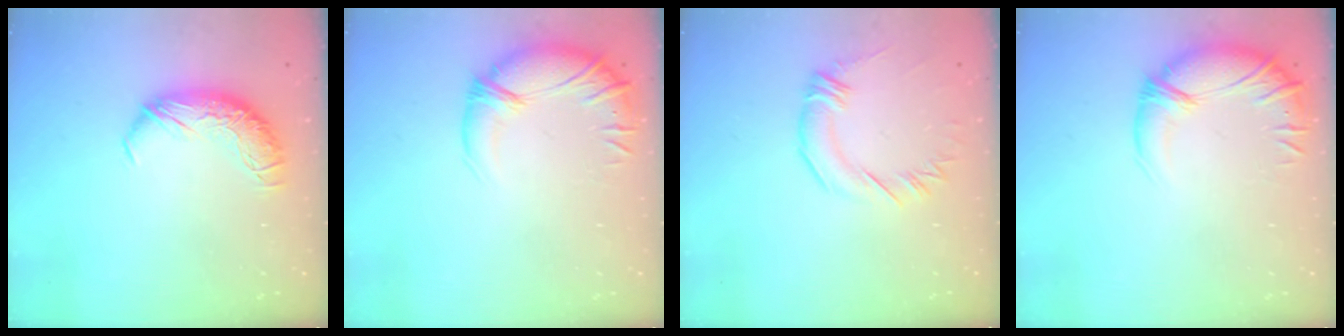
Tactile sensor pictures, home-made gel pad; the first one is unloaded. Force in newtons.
{"total": 3.0, "press": 1.5, "slide": 2.6}
{"total": 1.1, "press": 0.9, "slide": 0.6}
{"total": 3.0, "press": 1.5, "slide": 2.6}